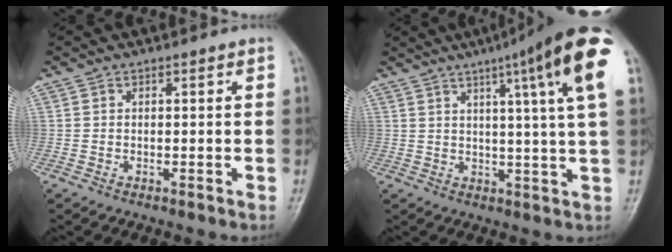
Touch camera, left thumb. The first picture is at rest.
{"total": 16.4, "force": [7.5, 0.8, 14.5], "torque": [-0.196, -0.017, 0.086]}